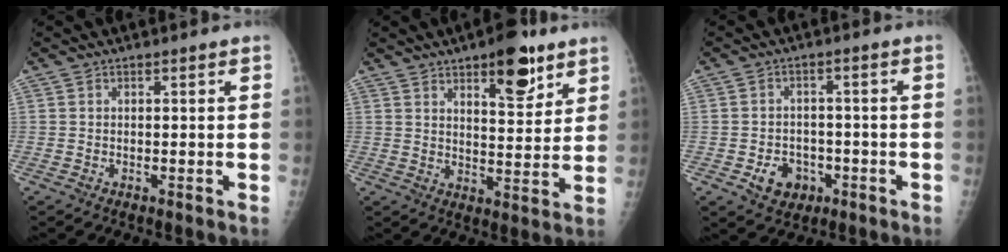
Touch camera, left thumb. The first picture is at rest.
{"total": 11.0, "force": [6.7, 4.3, 7.7], "torque": [-0.082, -0.038, 0.098]}
{"total": 6.1, "force": [-2.5, 4.9, 2.6], "torque": [-0.018, 0.018, -0.032]}